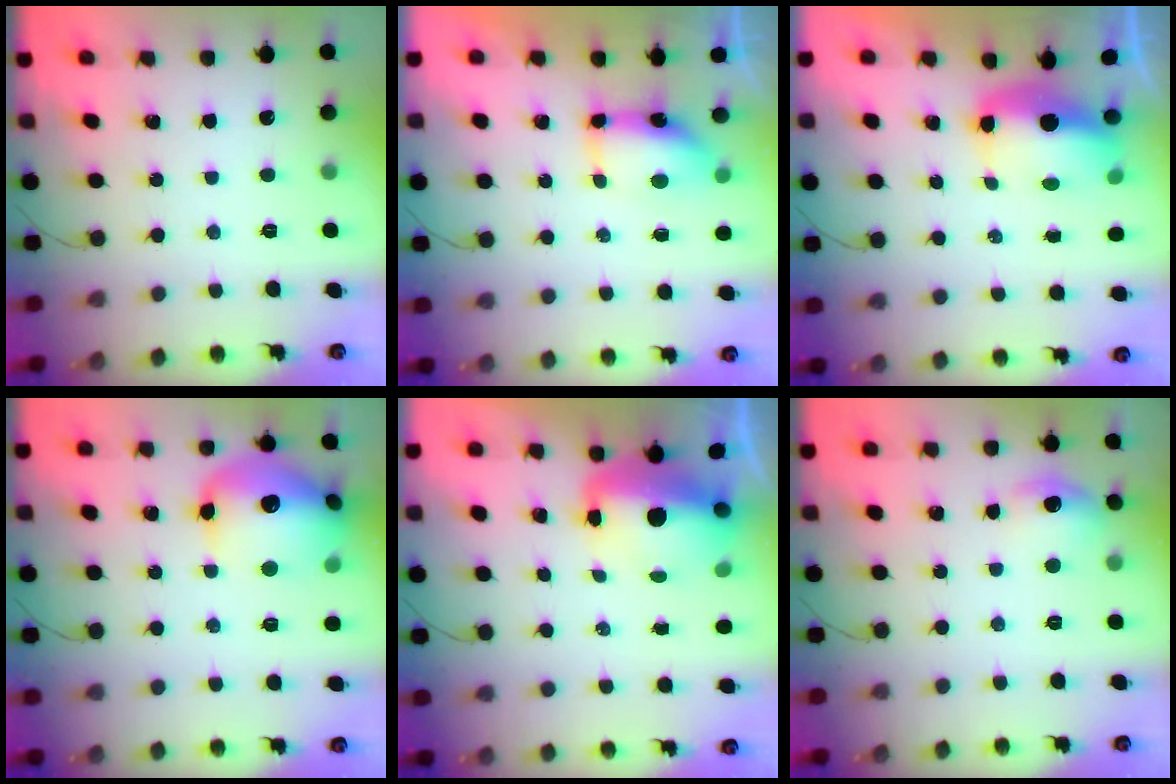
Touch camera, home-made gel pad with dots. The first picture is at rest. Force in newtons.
{"total": 7.2, "press": 7.2, "slide": 0.7}
{"total": 8.9, "press": 8.7, "slide": 2.0}
{"total": 19.7, "press": 19.6, "slide": 1.7}
{"total": 10.6, "press": 10.4, "slide": 2.1}
{"total": 8.3, "press": 8.0, "slide": 2.0}